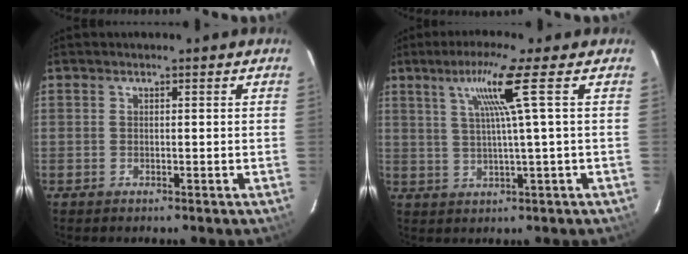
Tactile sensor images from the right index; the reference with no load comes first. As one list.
[{"total": 7.3, "force": [2.6, -2.0, 6.5], "torque": [-0.110, 0.006, 0.054]}]